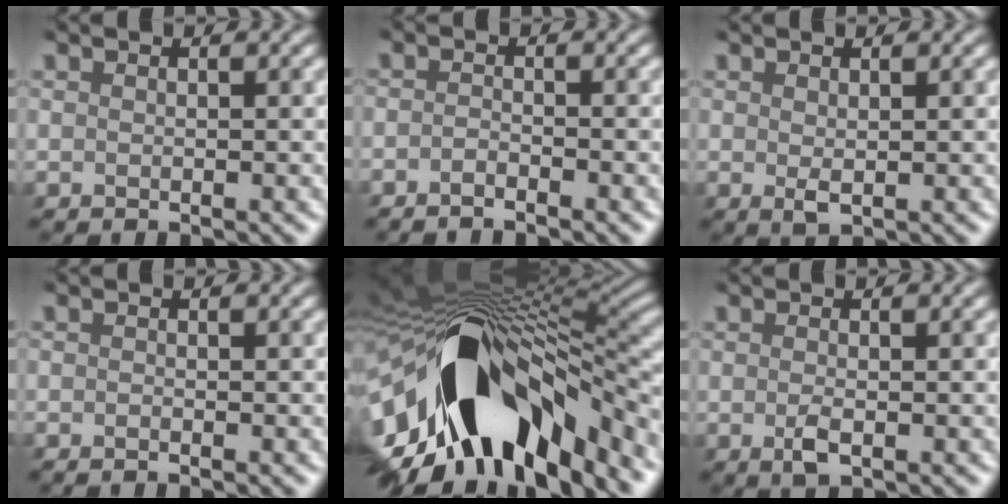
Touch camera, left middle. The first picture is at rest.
{"total": 1.1, "force": [-1.0, 0.0, 0.4], "torque": [-0.012, 0.005, -0.021]}
{"total": 1.2, "force": [-0.1, 0.6, 1.0], "torque": [-0.019, -0.001, 0.004]}
{"total": 0.6, "force": [-0.5, 0.0, 0.3], "torque": [-0.005, 0.002, -0.008]}
{"total": 16.5, "force": [-6.3, 8.1, 12.9], "torque": [-0.217, -0.007, -0.096]}
{"total": 1.6, "force": [-0.6, 0.6, 1.3], "torque": [-0.029, 0.002, -0.008]}